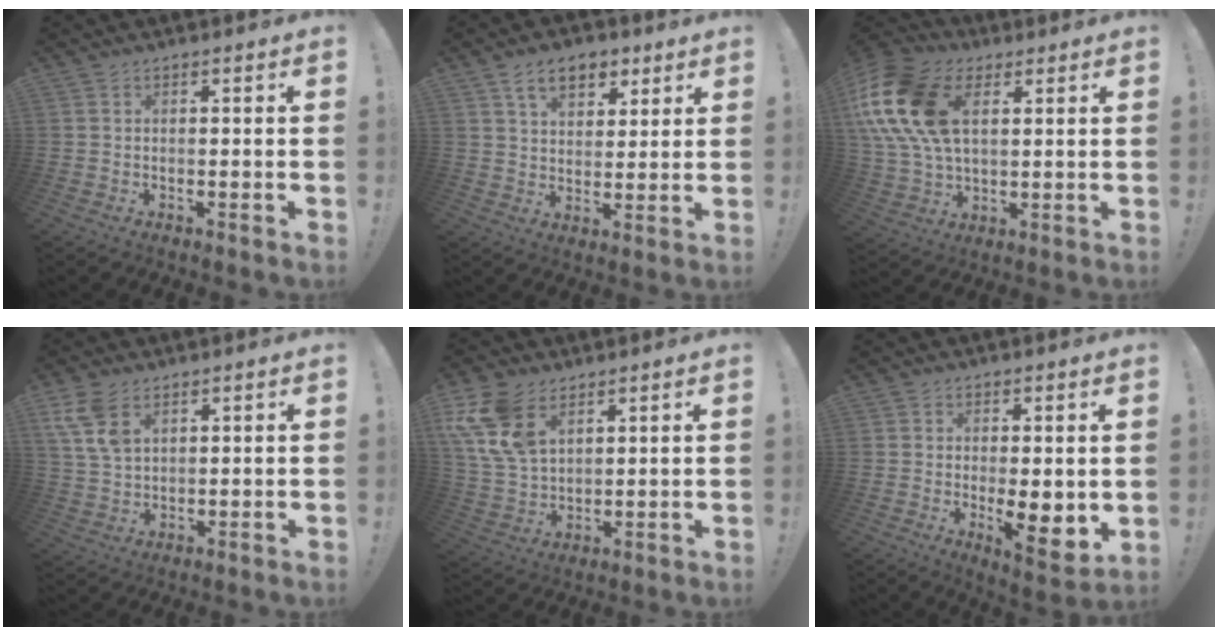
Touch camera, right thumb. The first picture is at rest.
{"total": 10.4, "force": [5.8, 6.6, 5.6], "torque": [-0.084, -0.015, 0.109]}
{"total": 22.0, "force": [6.4, 14.7, 15.1], "torque": [-0.304, -0.008, 0.120]}
{"total": 8.8, "force": [4.6, 5.2, 5.4], "torque": [-0.107, -0.008, 0.091]}
{"total": 14.1, "force": [7.4, 8.7, 8.3], "torque": [-0.181, -0.027, 0.146]}
{"total": 8.0, "force": [-0.6, 3.0, 7.4], "torque": [-0.080, -0.012, -0.005]}